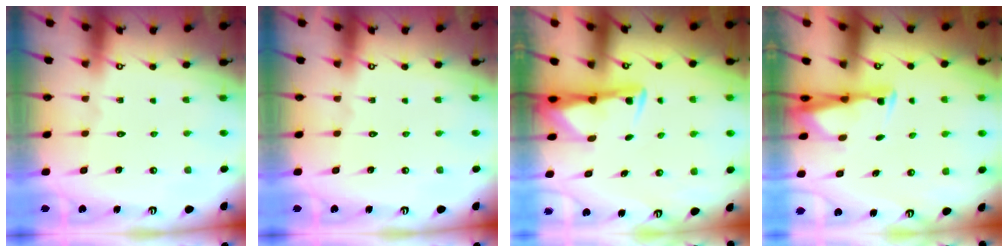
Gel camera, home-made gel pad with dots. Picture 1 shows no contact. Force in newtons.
{"total": 0.0}
{"total": 2.8, "press": 2.7, "slide": 0.6}
{"total": 2.7, "press": 2.6, "slide": 0.8}